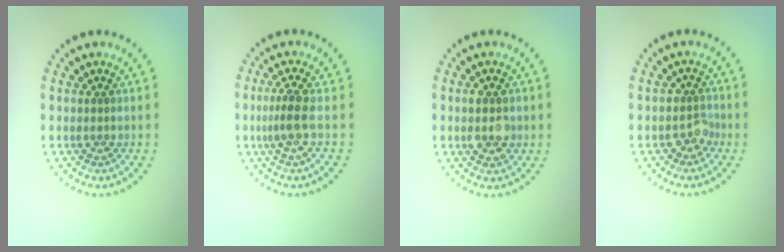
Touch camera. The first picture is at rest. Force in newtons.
{"total": 2.2, "press": 1.6, "slide": 1.5}
{"total": 2.7, "press": 2.7, "slide": 0.2}
{"total": 1.6, "press": 1.3, "slide": 0.9}